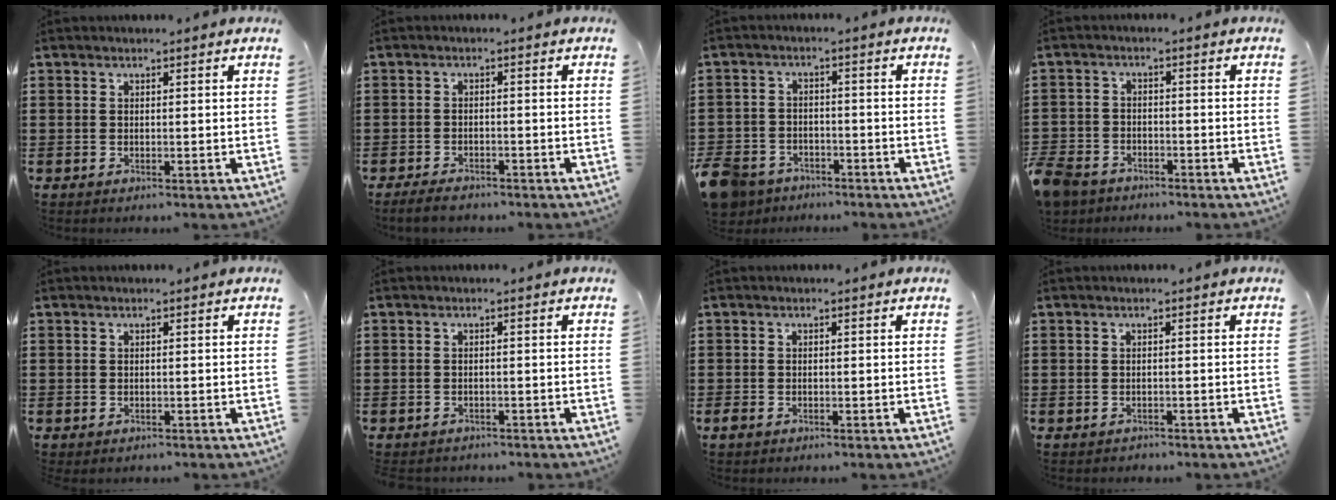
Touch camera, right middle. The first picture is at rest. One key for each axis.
{"total": 2.1, "fx": -1.8, "fy": 0.6, "fz": 0.9, "tx": -0.025, "ty": 0.000, "tz": -0.039}
{"total": 5.7, "fx": -4.9, "fy": 2.4, "fz": 1.5, "tx": -0.063, "ty": 0.003, "tz": -0.108}
{"total": 4.1, "fx": -3.7, "fy": 1.6, "fz": 0.7, "tx": -0.043, "ty": -0.005, "tz": -0.085}
{"total": 0.0}
{"total": 0.9, "fx": -0.9, "fy": 0.3, "fz": 0.0, "tx": -0.004, "ty": 0.001, "tz": -0.019}
{"total": 1.0, "fx": -0.6, "fy": 0.7, "fz": 0.3, "tx": -0.014, "ty": -0.003, "tz": -0.015}
{"total": 0.6, "fx": -0.6, "fy": 0.2, "fz": 0.0, "tx": -0.002, "ty": 0.000, "tz": -0.013}